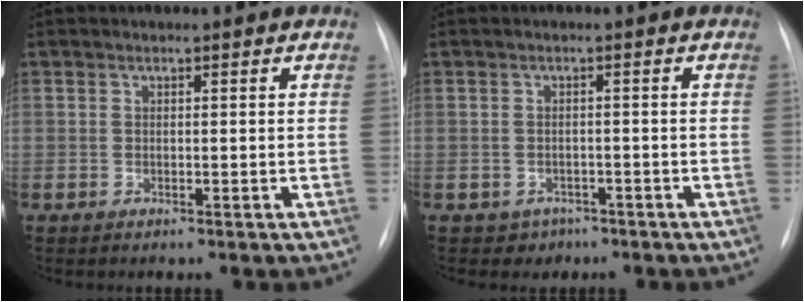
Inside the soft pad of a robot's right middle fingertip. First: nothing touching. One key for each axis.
{"total": 2.4, "fx": -1.5, "fy": 2.0, "fz": -0.2, "tx": 0.001, "ty": 0.010, "tz": -0.018}